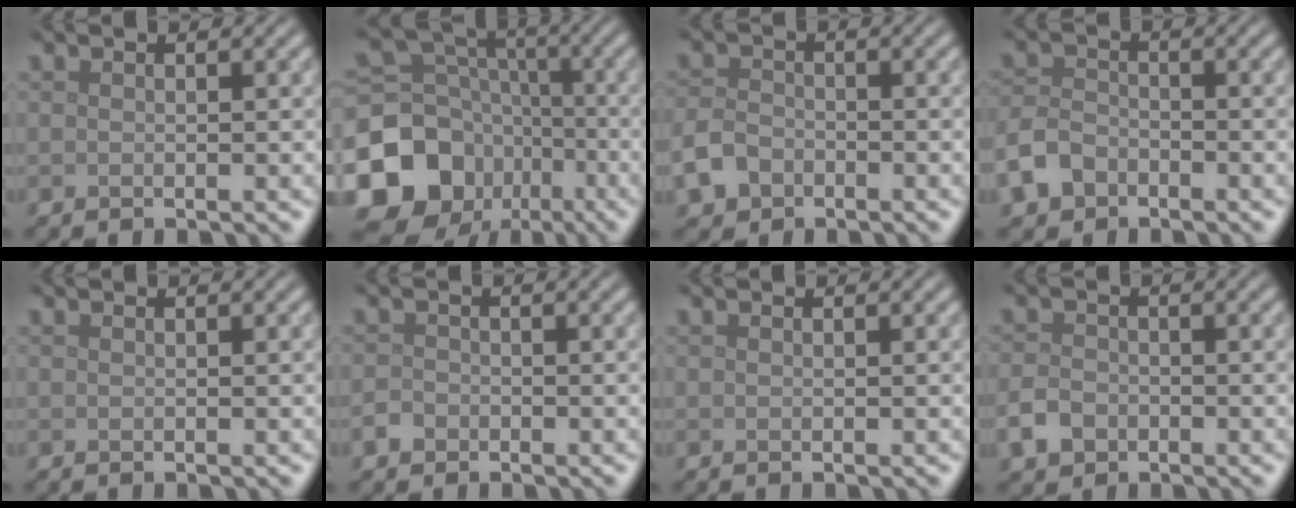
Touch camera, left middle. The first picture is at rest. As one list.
[{"total": 15.2, "force": [-7.4, 12.1, 5.4], "torque": [-0.139, -0.014, -0.135]}, {"total": 3.1, "force": [-1.8, 2.2, 1.4], "torque": [-0.032, -0.003, -0.041]}, {"total": 3.7, "force": [-2.3, 2.4, 1.5], "torque": [-0.035, -0.001, -0.053]}, {"total": 0.0}, {"total": 1.3, "force": [-0.8, 0.9, 0.3], "torque": [-0.003, 0.001, -0.018]}, {"total": 0.0}, {"total": 2.5, "force": [-1.4, 1.8, 1.1], "torque": [-0.021, -0.001, -0.032]}]